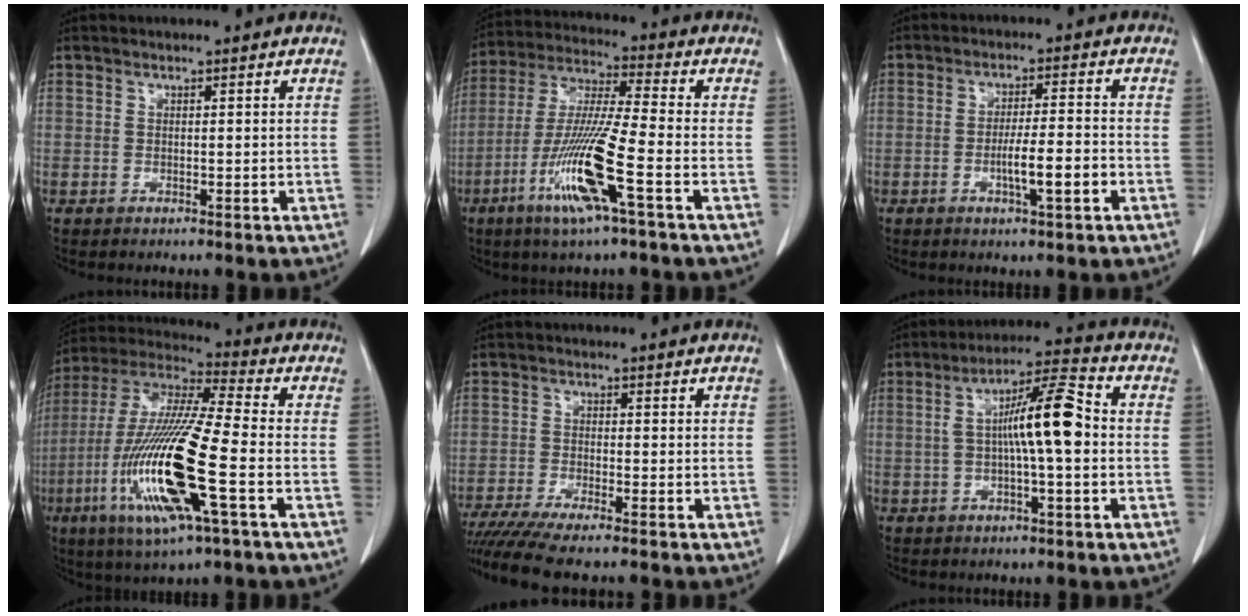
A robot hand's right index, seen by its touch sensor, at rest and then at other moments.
{"total": 13.9, "force": [-5.5, -0.2, 12.7], "torque": [-0.264, -0.017, -0.110]}
{"total": 6.0, "force": [-2.1, 0.4, 5.6], "torque": [-0.097, -0.001, -0.033]}
{"total": 20.7, "force": [-5.8, 1.8, 19.8], "torque": [-0.432, -0.028, -0.113]}
{"total": 10.8, "force": [-9.2, 0.0, 5.5], "torque": [-0.078, -0.021, -0.147]}
{"total": 10.2, "force": [0.2, 1.3, 10.1], "torque": [-0.178, 0.025, -0.002]}